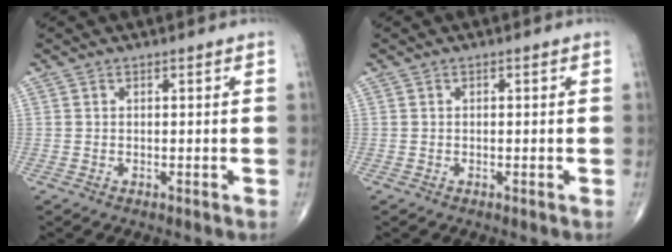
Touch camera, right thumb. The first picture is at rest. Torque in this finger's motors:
{"motor_torque": [-0.17, -0.03, 0.06, 0.12, 0.02]}